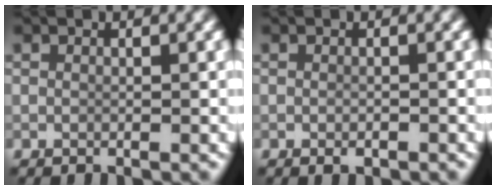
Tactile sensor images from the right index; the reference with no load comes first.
{"total": 0.9, "force": [-0.4, 0.4, 0.6], "torque": [-0.009, -0.001, -0.005]}